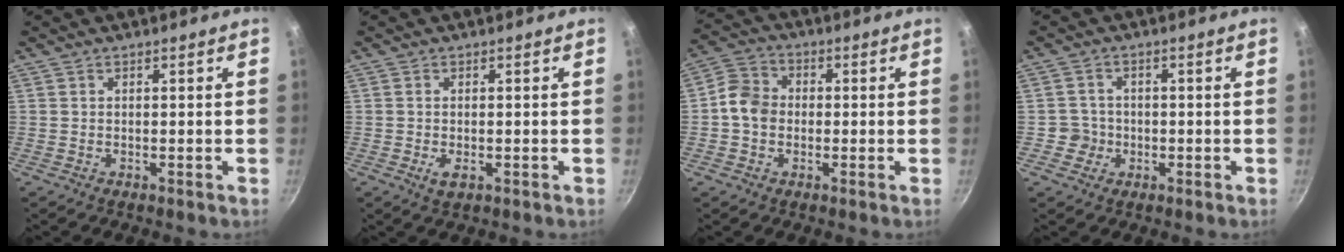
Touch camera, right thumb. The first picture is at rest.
{"total": 2.3, "force": [-0.7, 1.2, 1.8], "torque": [-0.037, -0.006, -0.010]}
{"total": 6.8, "force": [-0.7, 5.7, 3.7], "torque": [-0.045, 0.016, -0.032]}
{"total": 3.5, "force": [-0.9, 3.4, 0.3], "torque": [0.016, 0.012, -0.016]}